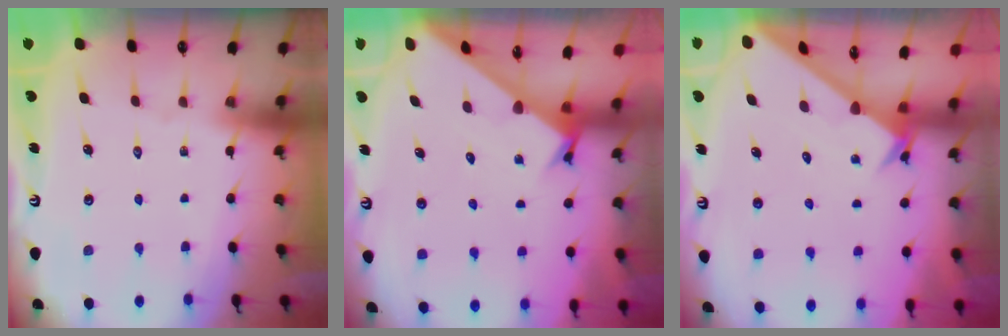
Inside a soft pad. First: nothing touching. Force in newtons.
{"total": 2.1, "press": 2.1, "slide": 0.2}
{"total": 2.4, "press": 2.4, "slide": 0.2}